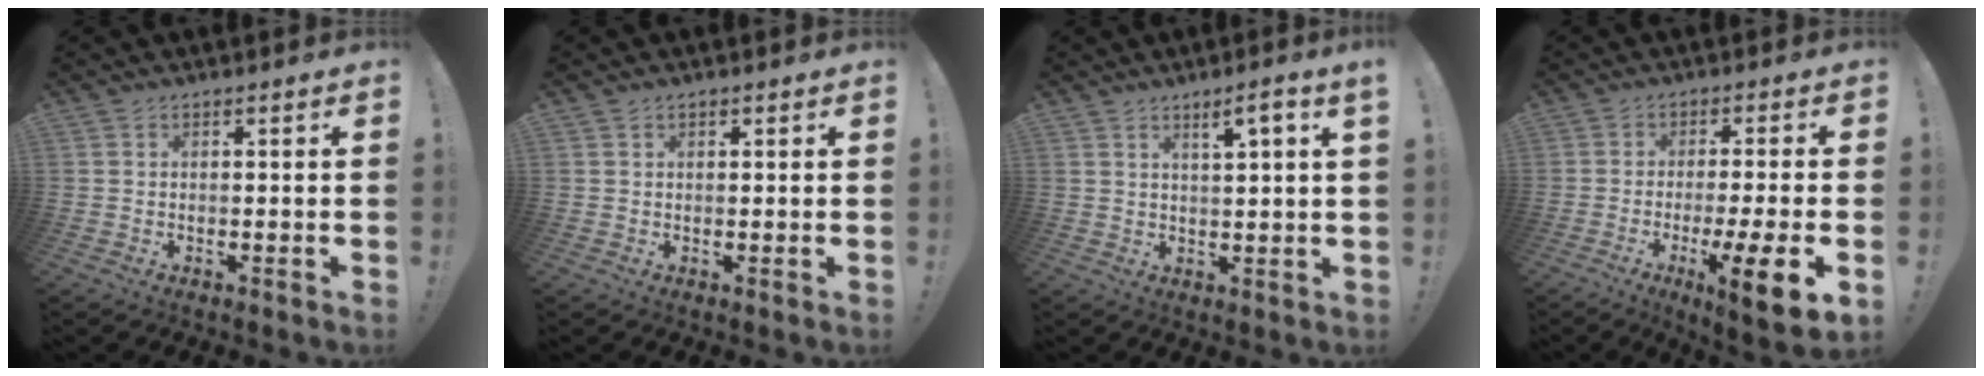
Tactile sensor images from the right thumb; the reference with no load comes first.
{"total": 0.6, "force": [0.5, 0.3, 0.1], "torque": [0.004, -0.002, 0.009]}
{"total": 4.9, "force": [2.8, -0.3, 4.0], "torque": [-0.058, -0.012, 0.038]}
{"total": 11.9, "force": [-4.6, 0.7, 10.9], "torque": [-0.169, 0.015, -0.064]}